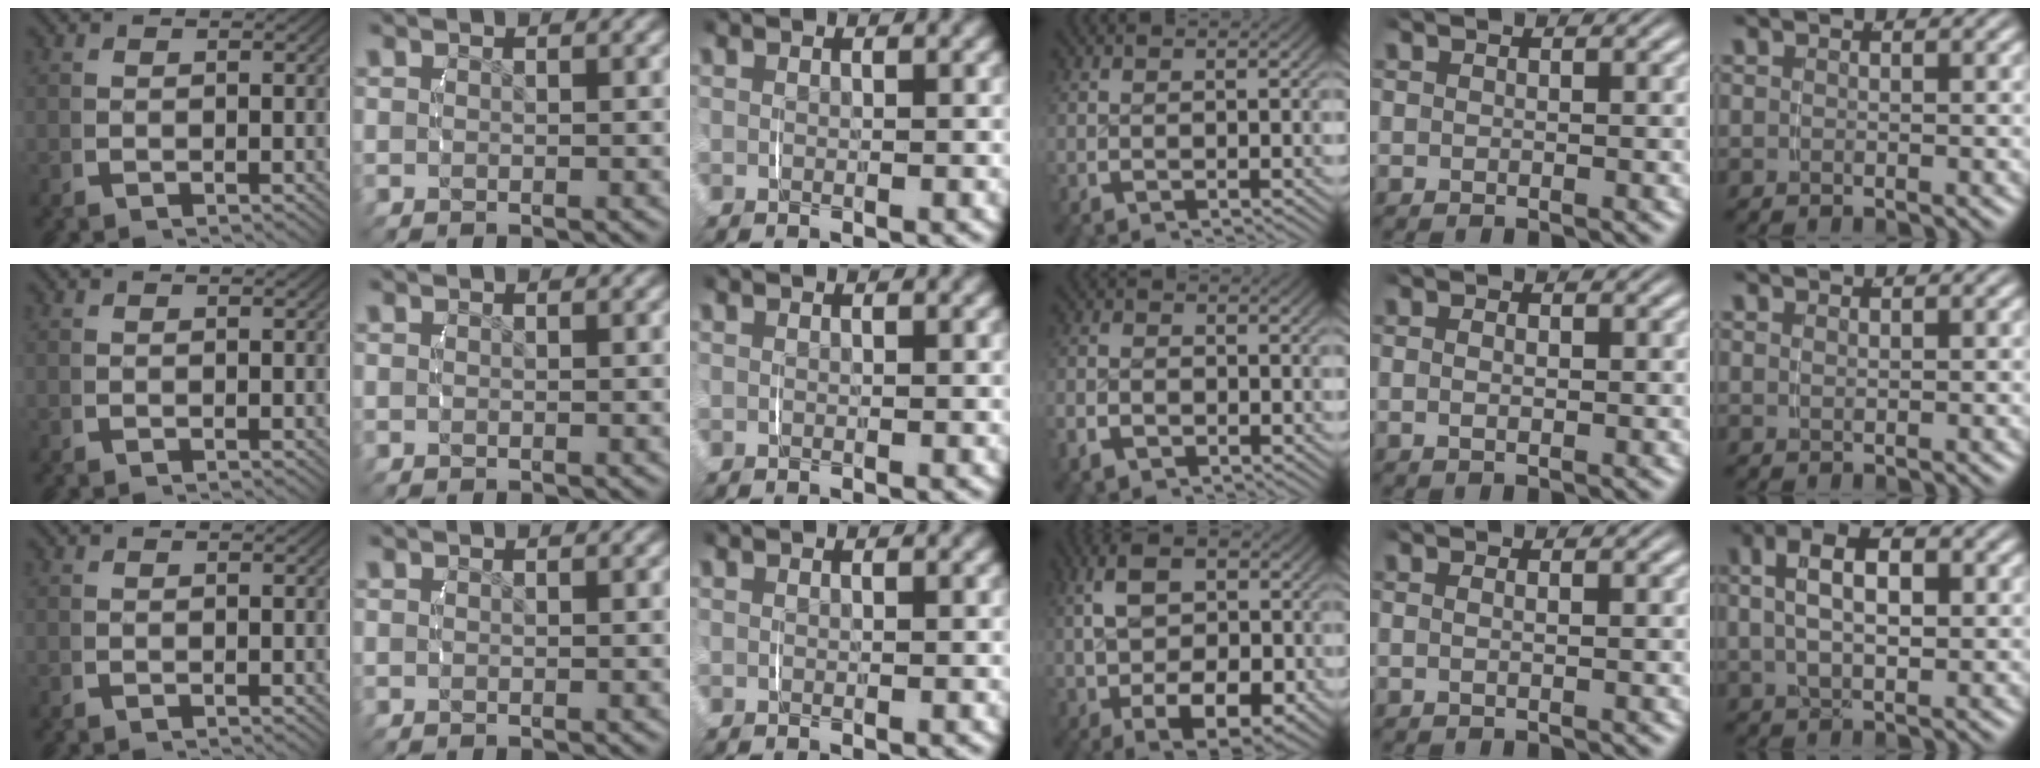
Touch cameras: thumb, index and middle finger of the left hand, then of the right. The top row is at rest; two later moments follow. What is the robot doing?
{"motion": "lift_and_place", "object": "scarf"}